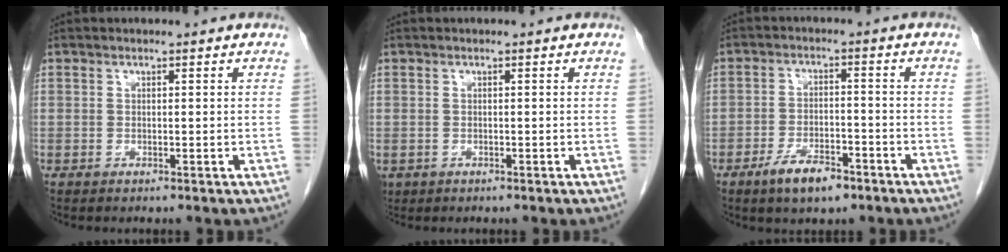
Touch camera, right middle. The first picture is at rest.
{"total": 2.1, "force": [-1.0, 1.7, 0.7], "torque": [-0.020, -0.001, -0.011]}
{"total": 6.3, "force": [-4.2, 2.3, 4.1], "torque": [-0.078, -0.002, -0.068]}